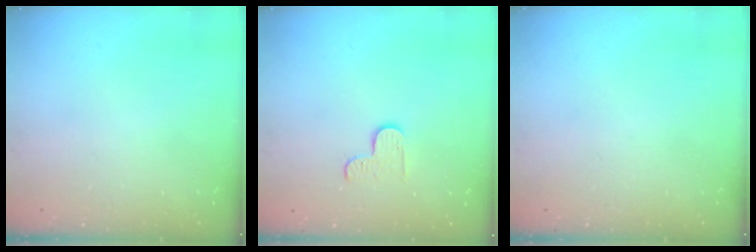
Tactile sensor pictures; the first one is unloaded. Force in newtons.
{"total": 4.2, "press": 4.1, "slide": 0.4}
{"total": 0.0}